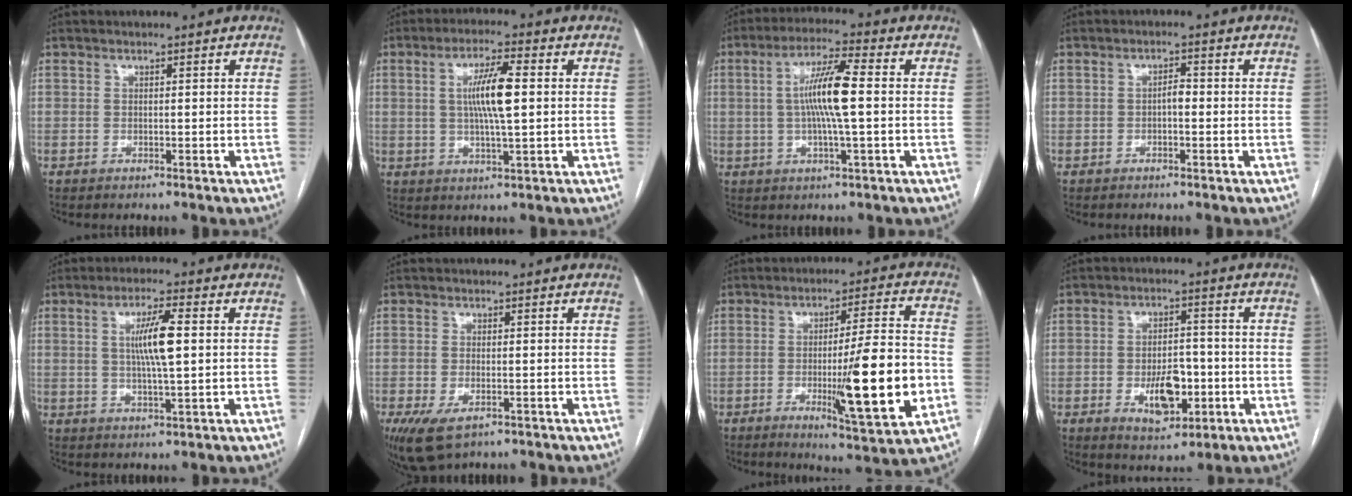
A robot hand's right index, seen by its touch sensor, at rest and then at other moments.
{"total": 8.0, "force": [1.0, 0.8, 7.9], "torque": [-0.148, 0.003, 0.017]}
{"total": 9.3, "force": [0.4, 0.5, 9.3], "torque": [-0.175, 0.006, 0.001]}
{"total": 1.7, "force": [-0.4, 0.7, 1.5], "torque": [-0.020, 0.005, -0.008]}
{"total": 7.1, "force": [1.1, 0.5, 7.0], "torque": [-0.129, 0.001, 0.019]}
{"total": 6.6, "force": [-3.6, 2.9, 4.7], "torque": [-0.085, -0.015, -0.055]}
{"total": 16.6, "force": [-4.1, 0.8, 16.1], "torque": [-0.246, -0.017, -0.055]}
{"total": 8.3, "force": [-2.4, 4.1, 6.7], "torque": [-0.116, 0.005, -0.028]}